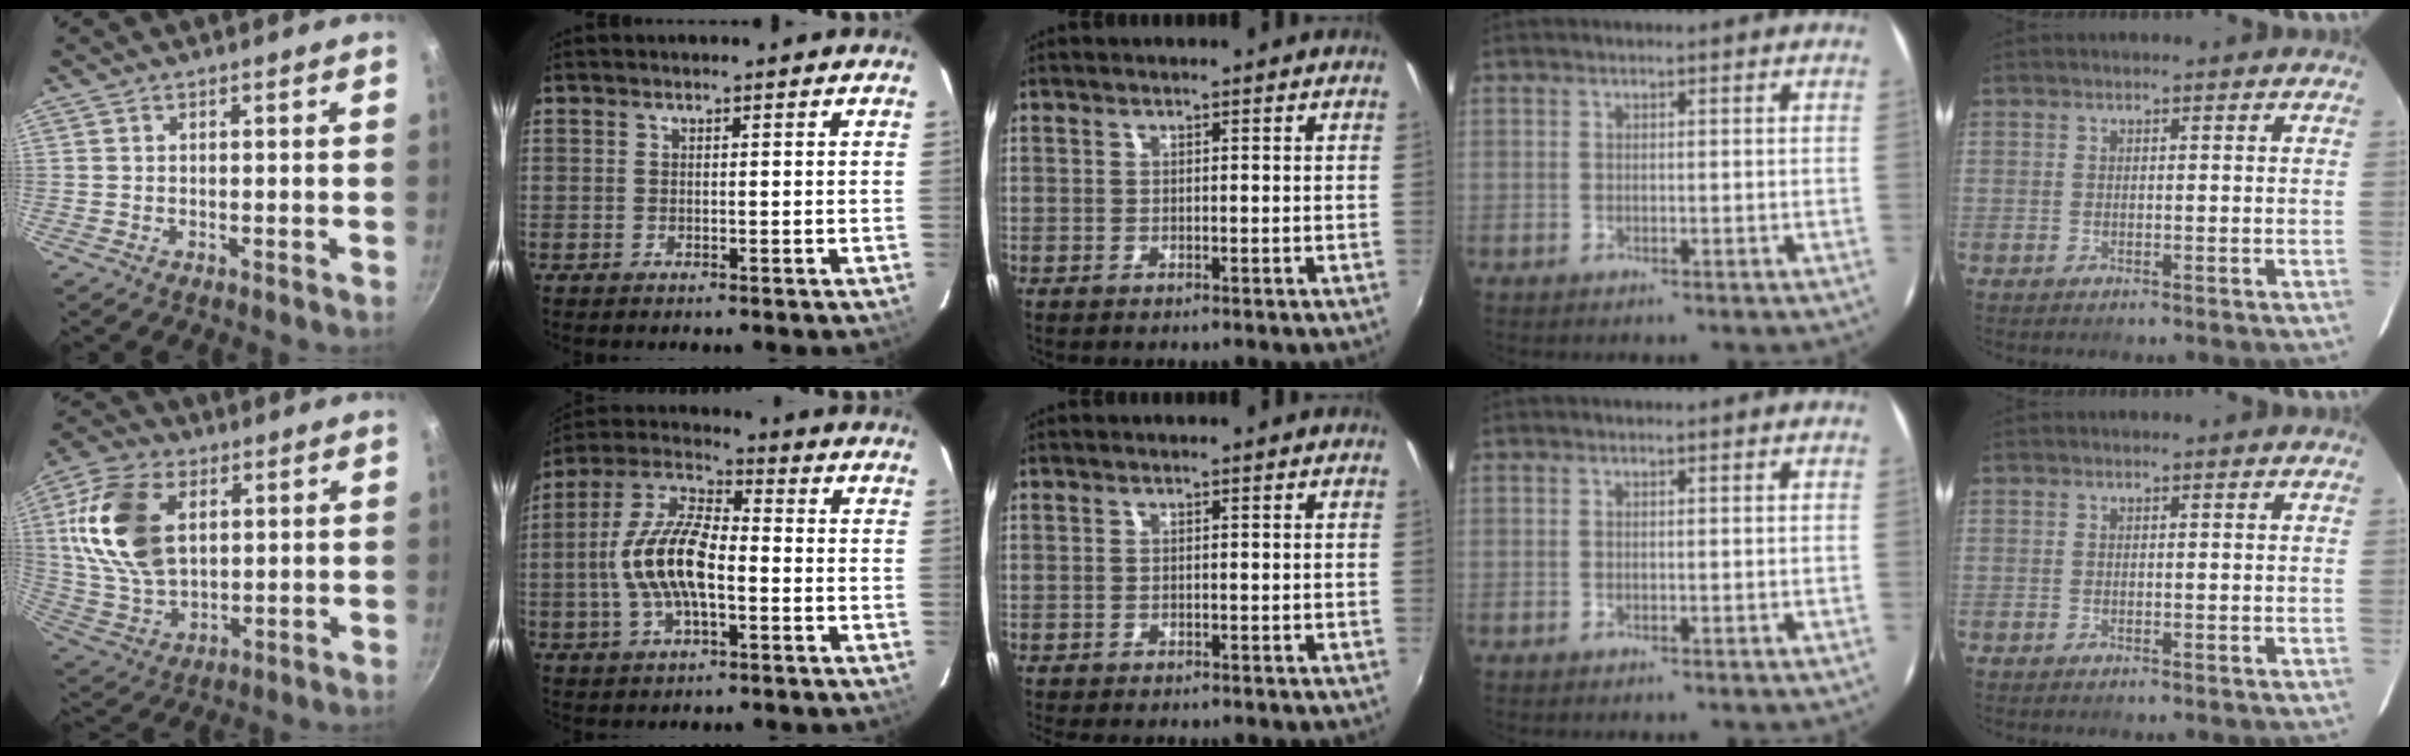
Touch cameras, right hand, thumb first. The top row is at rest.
{"thumb": {"total": 17.8, "force": [4.4, 11.2, 13.1], "torque": [-0.235, -0.002, 0.089]}, "index": {"total": 13.6, "force": [-2.3, 5.7, 12.1], "torque": [-0.252, 0.009, -0.049]}, "middle": {"total": 2.4, "force": [-2.1, 0.7, 0.9], "torque": [-0.020, -0.017, -0.031]}}